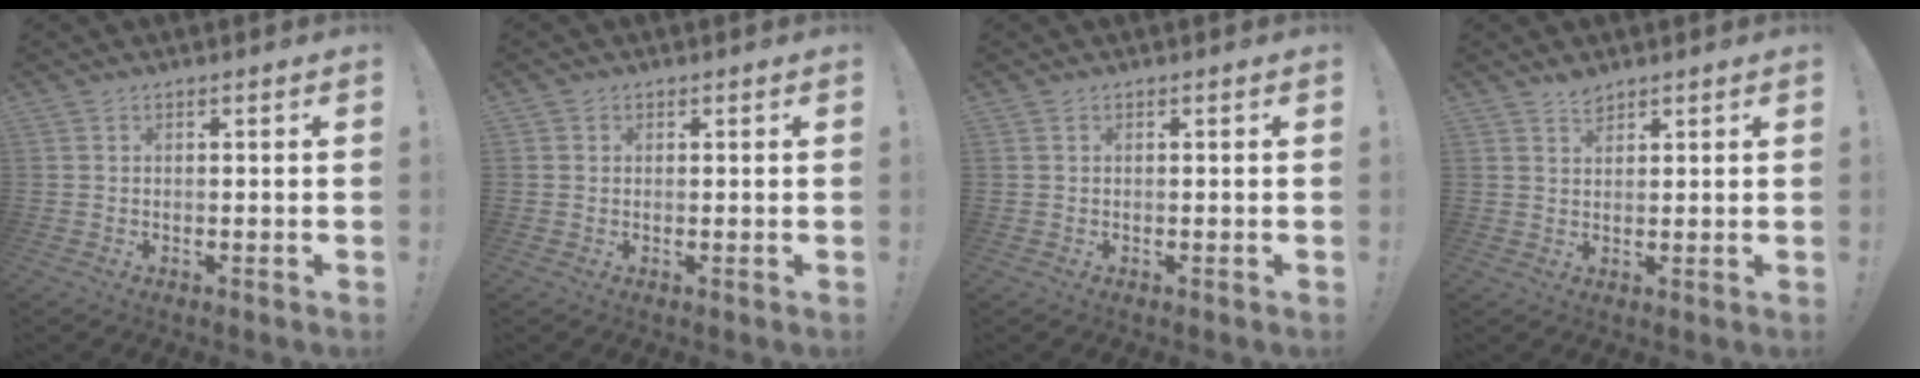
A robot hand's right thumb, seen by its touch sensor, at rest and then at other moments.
{"total": 1.1, "force": [0.5, 1.0, 0.1], "torque": [-0.001, 0.000, 0.009]}
{"total": 0.0}
{"total": 2.8, "force": [2.4, 1.0, 0.8], "torque": [0.005, -0.020, 0.041]}